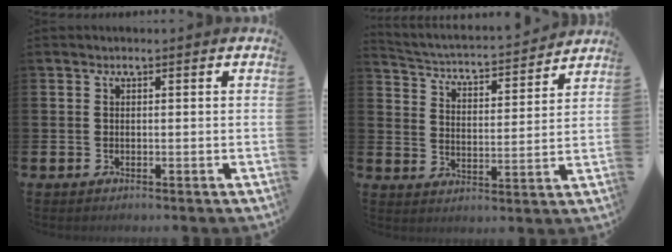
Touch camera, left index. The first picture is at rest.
{"total": 3.8, "force": [3.6, 0.8, 0.8], "torque": [-0.040, -0.040, 0.053]}